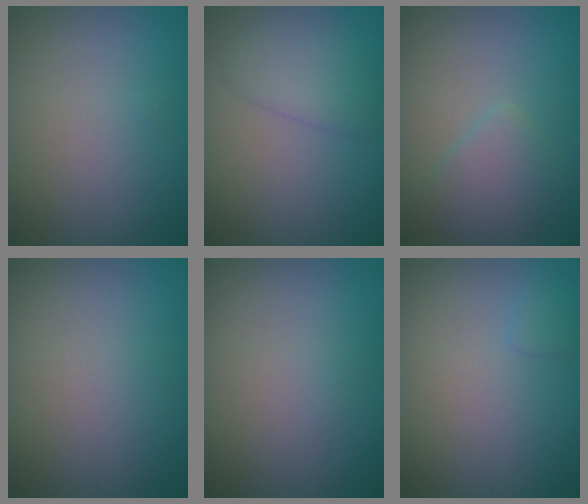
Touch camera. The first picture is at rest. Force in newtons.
{"total": 2.7, "press": 2.7, "slide": 0.3}
{"total": 3.0, "press": 3.0, "slide": 0.2}
{"total": 0.0}
{"total": 0.0}
{"total": 0.7, "press": 0.7, "slide": 0.1}